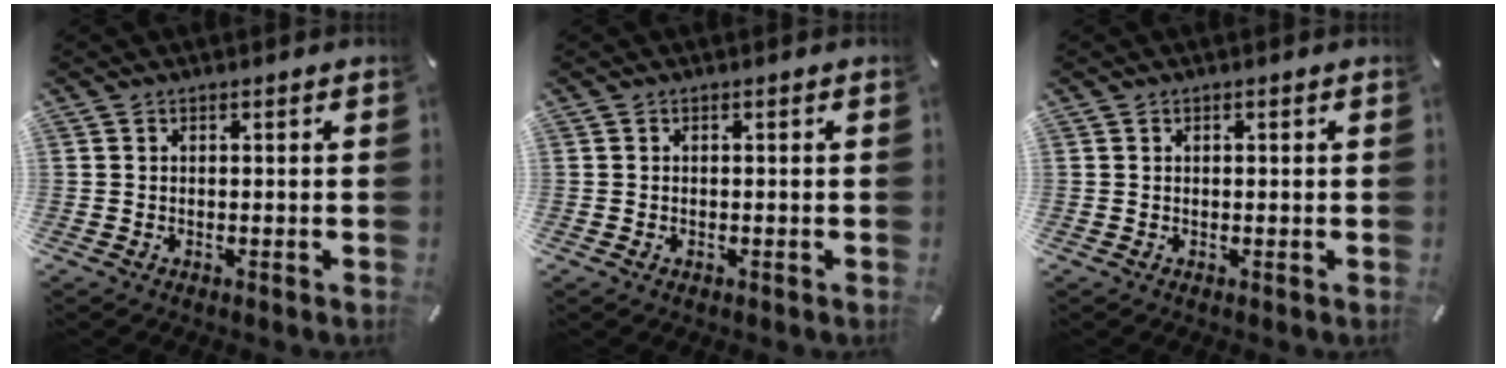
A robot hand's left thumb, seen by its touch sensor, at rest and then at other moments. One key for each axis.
{"total": 0.7, "fx": -0.2, "fy": 0.4, "fz": 0.4, "tx": -0.008, "ty": -0.001, "tz": -0.005}
{"total": 0.5, "fx": 0.1, "fy": 0.4, "fz": 0.3, "tx": -0.006, "ty": 0.002, "tz": 0.001}